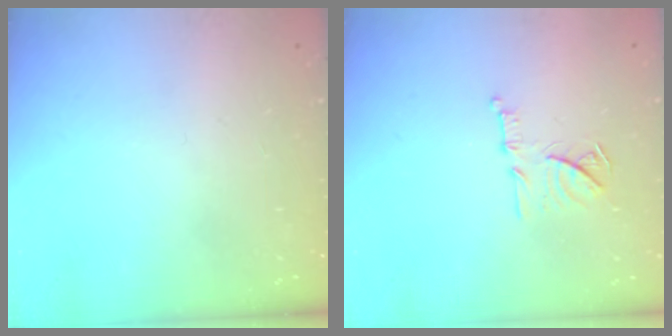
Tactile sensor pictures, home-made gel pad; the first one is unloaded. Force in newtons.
{"total": 11.8, "press": 11.8, "slide": 0.7}